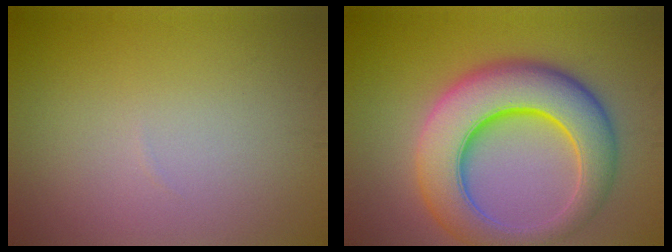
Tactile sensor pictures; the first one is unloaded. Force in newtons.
{"total": 10.7, "press": 10.7, "slide": 0.1}